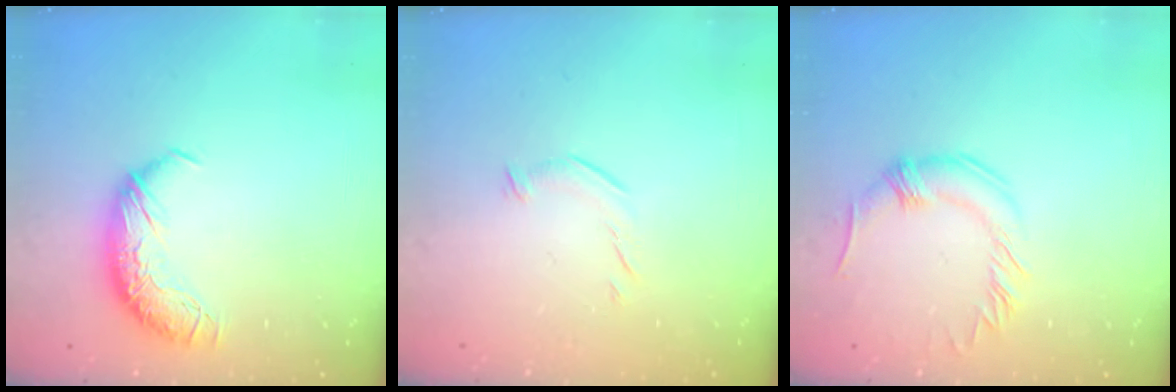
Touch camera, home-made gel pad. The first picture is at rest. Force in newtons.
{"total": 4.6, "press": 4.4, "slide": 1.1}
{"total": 0.0}